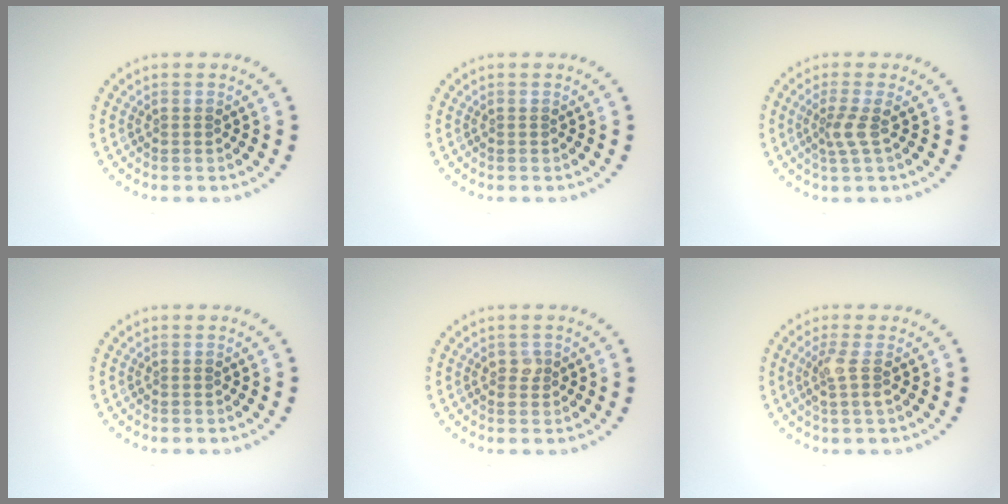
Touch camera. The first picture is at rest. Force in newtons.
{"total": 0.0}
{"total": 1.9, "press": 1.3, "slide": 1.4}
{"total": 0.0}
{"total": 1.1, "press": 1.1, "slide": 0.1}
{"total": 1.9, "press": 1.5, "slide": 1.2}